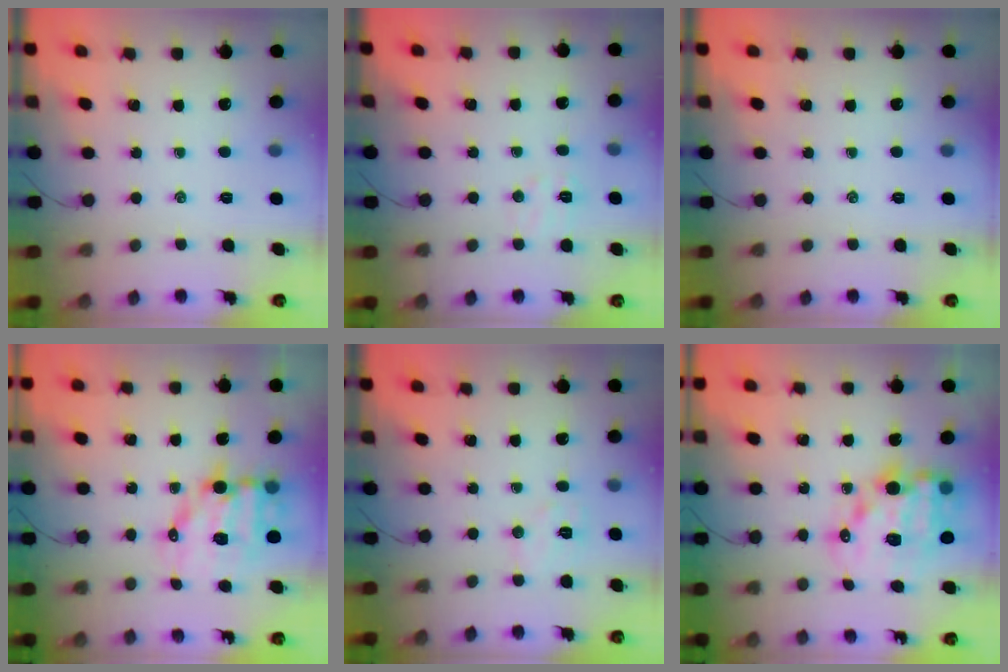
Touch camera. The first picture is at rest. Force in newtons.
{"total": 4.8, "press": 4.6, "slide": 1.1}
{"total": 0.0}
{"total": 11.5, "press": 11.2, "slide": 2.5}
{"total": 6.0, "press": 5.9, "slide": 1.0}
{"total": 17.3, "press": 16.8, "slide": 4.1}